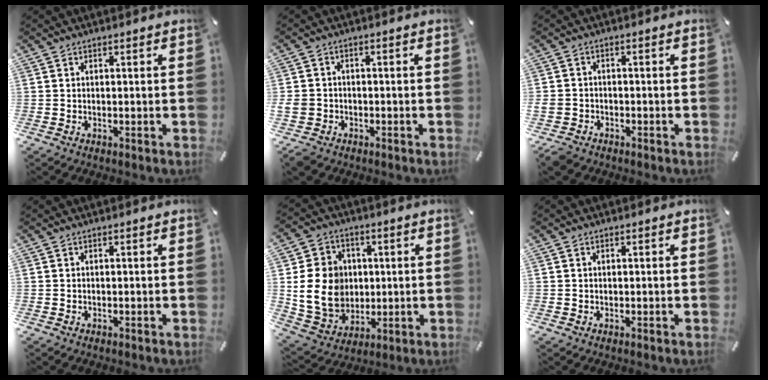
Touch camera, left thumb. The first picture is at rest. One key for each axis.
{"total": 4.4, "fx": -1.8, "fy": 3.8, "fz": 1.3, "tx": -0.041, "ty": 0.007, "tz": -0.037}
{"total": 4.0, "fx": -2.3, "fy": 3.1, "fz": 1.1, "tx": -0.038, "ty": 0.010, "tz": -0.048}
{"total": 0.0}
{"total": 14.6, "fx": 0.7, "fy": 12.8, "fz": 7.0, "tx": -0.148, "ty": 0.006, "tz": 0.019}
{"total": 0.7, "fx": 0.2, "fy": 0.6, "fz": 0.3, "tx": -0.007, "ty": 0.004, "tz": 0.003}